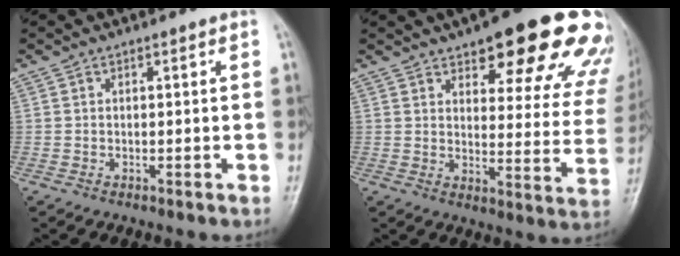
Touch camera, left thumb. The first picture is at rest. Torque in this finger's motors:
{"motor_torque": [0.81, 0.31, 1.15, -1.18, 0.10]}